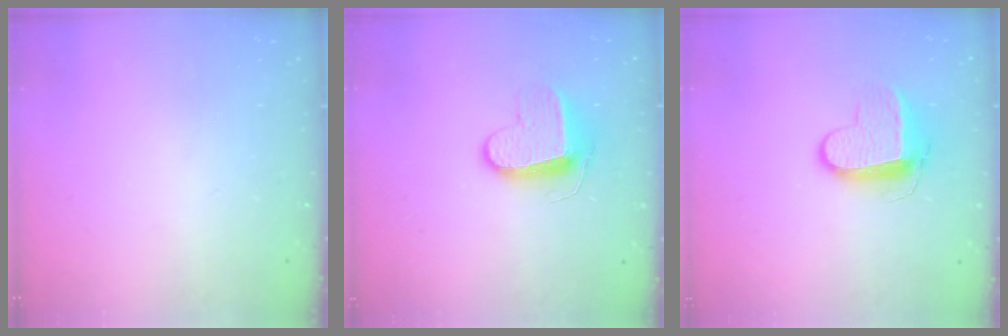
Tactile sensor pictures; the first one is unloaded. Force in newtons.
{"total": 9.5, "press": 9.5, "slide": 0.1}
{"total": 9.9, "press": 9.9, "slide": 0.7}